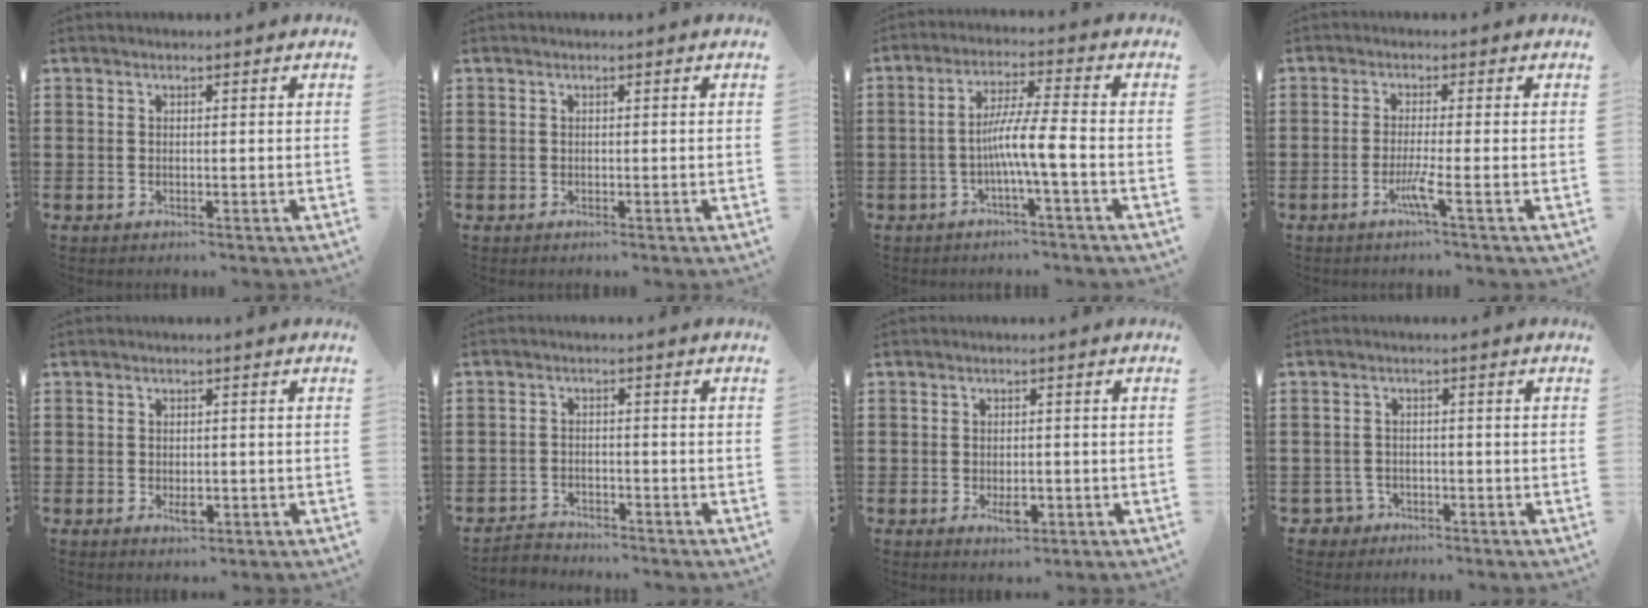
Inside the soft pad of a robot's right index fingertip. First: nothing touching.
{"total": 0.0}
{"total": 7.0, "force": [-2.1, 0.0, 6.7], "torque": [-0.116, 0.002, -0.040]}
{"total": 3.6, "force": [-1.6, -0.5, 3.1], "torque": [-0.060, -0.014, -0.033]}
{"total": 1.8, "force": [-0.4, 0.9, 1.5], "torque": [-0.029, -0.001, -0.007]}
{"total": 2.3, "force": [-2.3, 0.5, -0.2], "torque": [-0.005, 0.000, -0.051]}
{"total": 2.6, "force": [-0.7, 1.3, 2.2], "torque": [-0.040, 0.001, -0.012]}
{"total": 2.0, "force": [-1.6, 1.2, 0.1], "torque": [-0.009, 0.002, -0.036]}